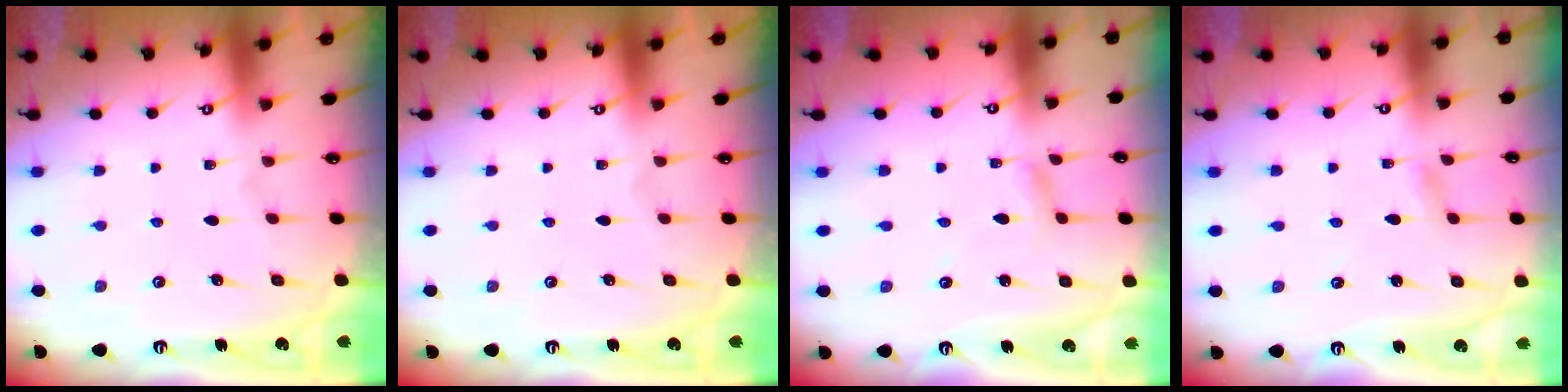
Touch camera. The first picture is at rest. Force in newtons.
{"total": 0.0}
{"total": 2.7, "press": 2.7, "slide": 0.1}
{"total": 1.9, "press": 1.9, "slide": 0.2}